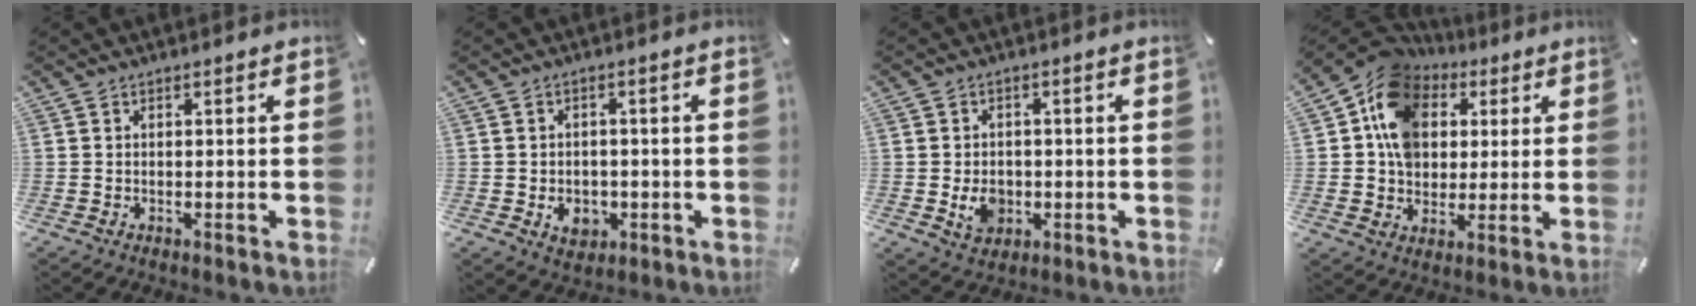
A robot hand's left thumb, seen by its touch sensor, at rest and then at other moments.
{"total": 5.4, "force": [-1.3, 4.4, 2.8], "torque": [-0.037, 0.000, -0.024]}
{"total": 5.8, "force": [-1.1, 4.8, 3.0], "torque": [-0.050, -0.002, -0.020]}
{"total": 14.0, "force": [3.7, 11.8, 6.6], "torque": [-0.136, -0.015, 0.069]}